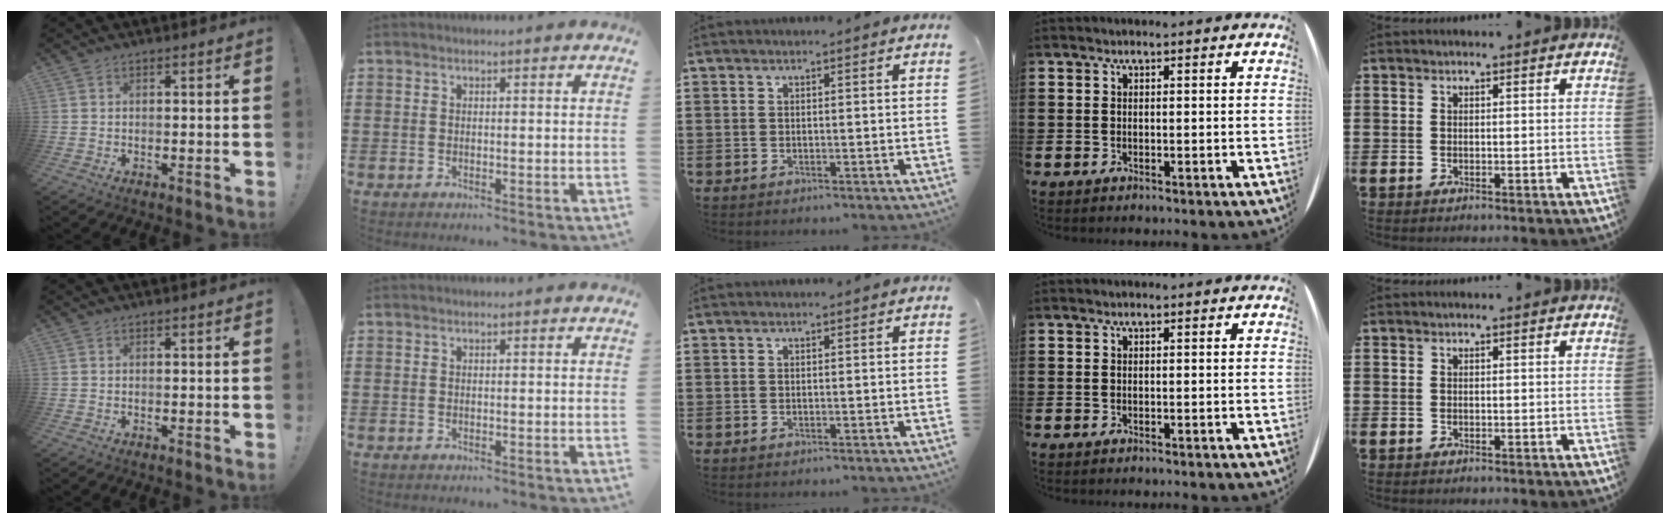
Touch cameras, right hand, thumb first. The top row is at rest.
{}